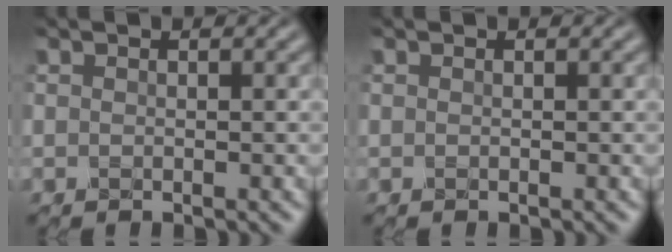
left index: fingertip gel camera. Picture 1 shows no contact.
{"total": 0.0}